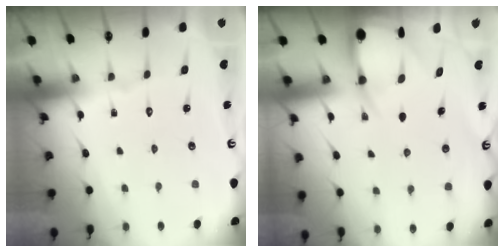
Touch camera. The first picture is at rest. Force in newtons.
{"total": 5.5, "press": 5.5, "slide": 0.8}